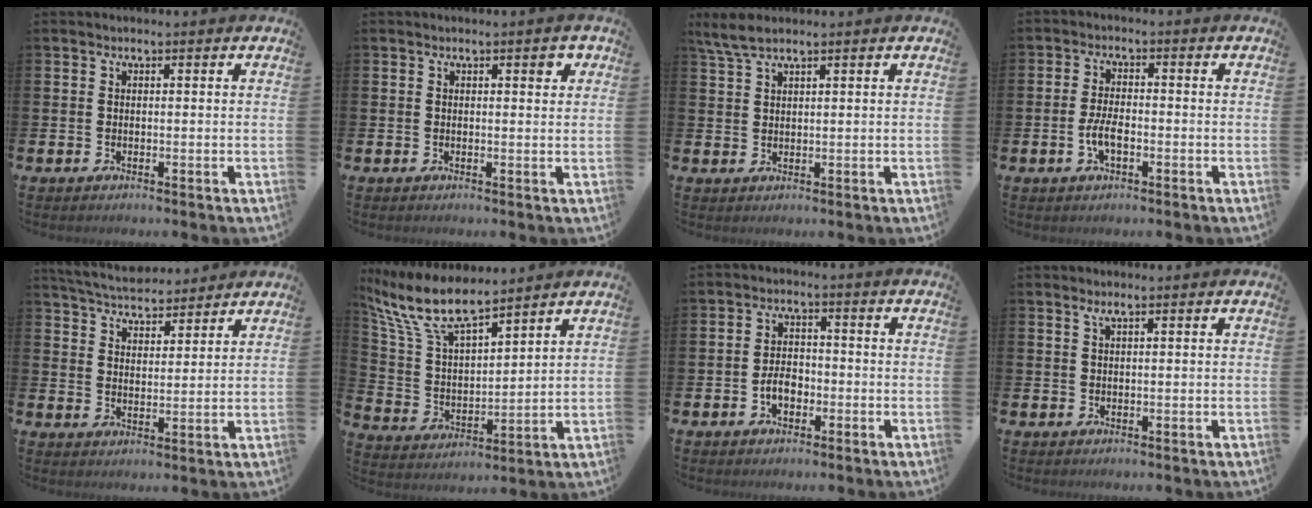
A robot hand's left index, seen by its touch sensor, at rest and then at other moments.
{"total": 1.4, "force": [0.7, 0.5, 1.1], "torque": [-0.008, 0.001, 0.008]}
{"total": 3.5, "force": [2.7, 0.8, 2.0], "torque": [-0.048, 0.003, 0.051]}
{"total": 3.7, "force": [-1.1, 1.6, 3.1], "torque": [-0.062, 0.002, -0.021]}
{"total": 5.2, "force": [5.1, 0.9, 0.4], "torque": [-0.034, -0.027, 0.092]}
{"total": 10.2, "force": [8.8, 2.3, 4.6], "torque": [-0.128, -0.041, 0.158]}
{"total": 3.4, "force": [-1.4, 2.2, 2.2], "torque": [-0.034, 0.000, -0.029]}
{"total": 0.7, "force": [0.5, 0.0, 0.5], "torque": [-0.012, 0.001, 0.011]}